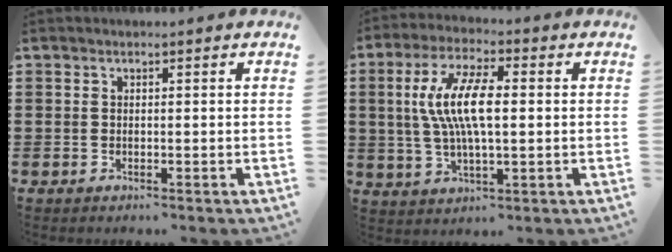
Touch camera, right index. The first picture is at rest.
{"total": 10.1, "force": [0.9, 3.6, 9.4], "torque": [-0.211, 0.002, 0.005]}